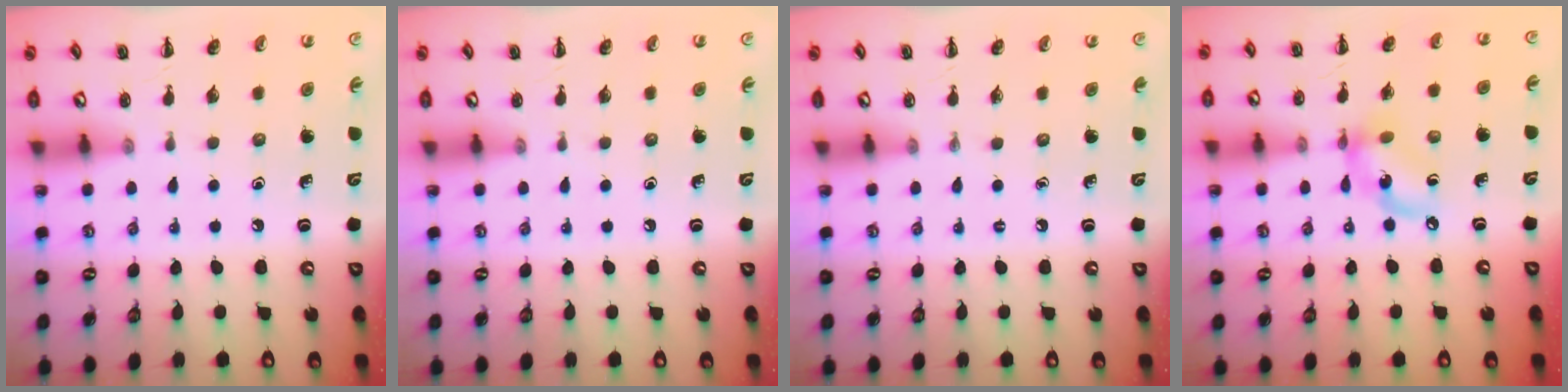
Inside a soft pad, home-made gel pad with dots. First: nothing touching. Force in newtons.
{"total": 0.0}
{"total": 0.0}
{"total": 10.2, "press": 10.0, "slide": 2.0}